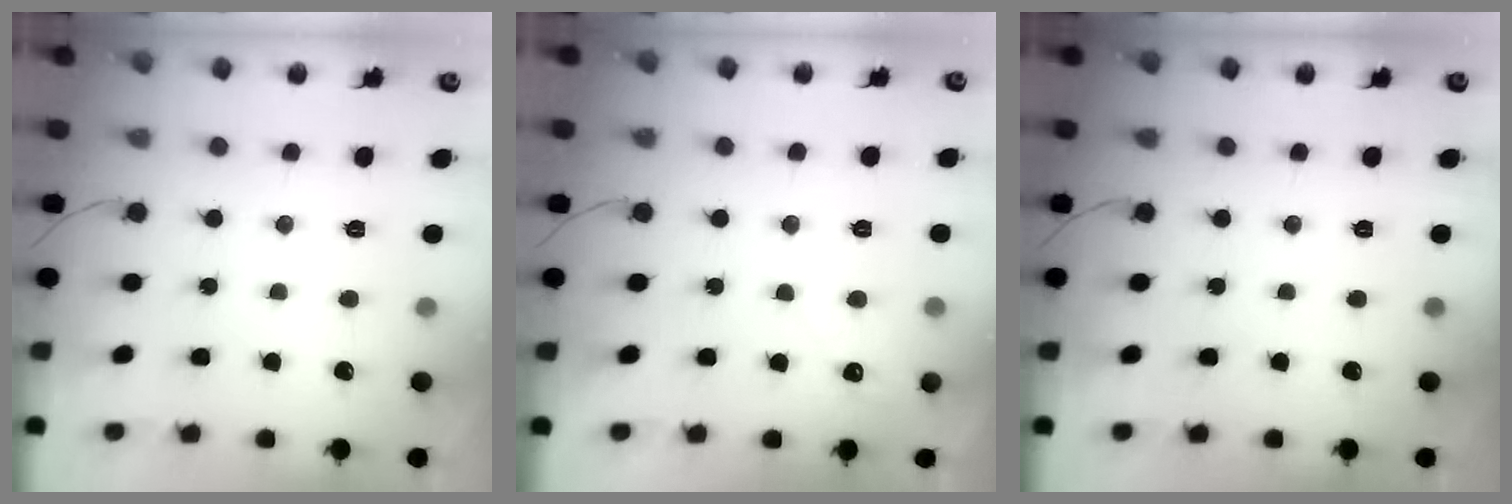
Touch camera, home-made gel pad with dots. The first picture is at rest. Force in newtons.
{"total": 1.7, "press": 1.7, "slide": 0.1}
{"total": 0.0}